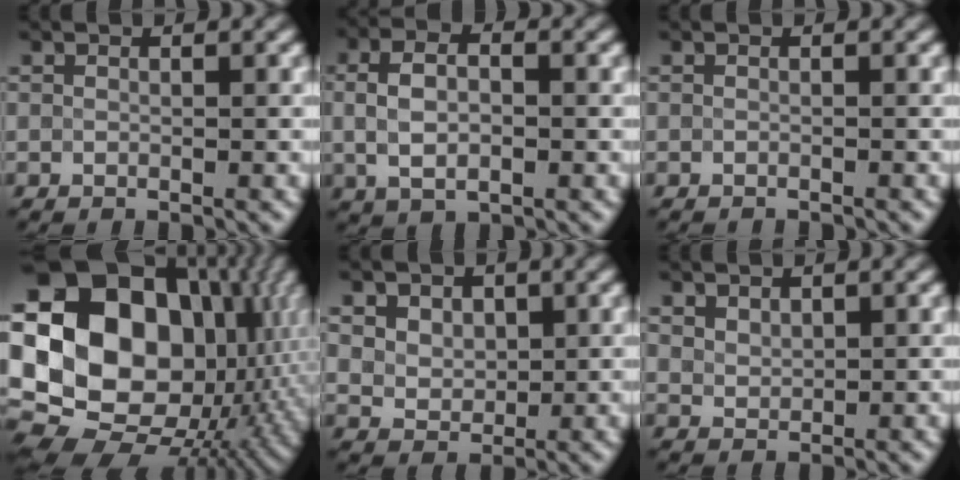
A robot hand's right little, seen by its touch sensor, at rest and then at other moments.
{"total": 4.3, "force": [0.3, 2.5, 3.5], "torque": [-0.068, 0.005, 0.003]}
{"total": 0.5, "force": [-0.5, -0.1, -0.1], "torque": [0.002, 0.003, -0.008]}
{"total": 21.6, "force": [1.6, 16.4, 13.8], "torque": [-0.261, 0.015, 0.032]}
{"total": 5.2, "force": [2.4, 3.8, 2.8], "torque": [-0.053, 0.019, 0.033]}
{"total": 1.5, "force": [1.0, 1.0, 0.6], "torque": [-0.012, 0.004, 0.020]}